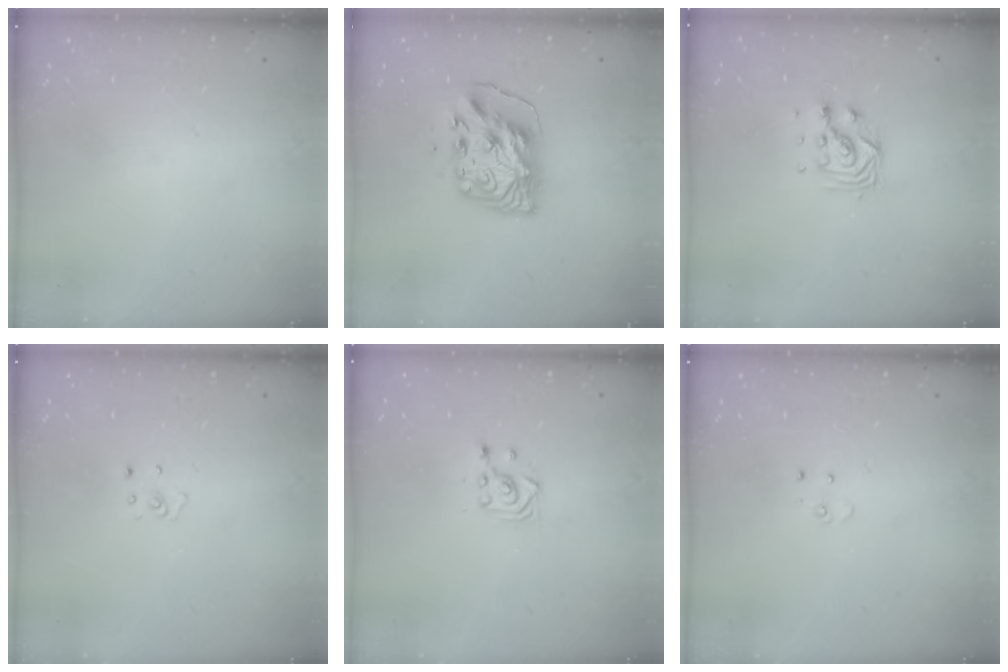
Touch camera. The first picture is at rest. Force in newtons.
{"total": 9.7, "press": 9.6, "slide": 1.3}
{"total": 6.1, "press": 6.1, "slide": 0.3}
{"total": 2.3, "press": 2.3, "slide": 0.2}
{"total": 3.0, "press": 3.0, "slide": 0.5}
{"total": 3.0, "press": 2.9, "slide": 0.3}